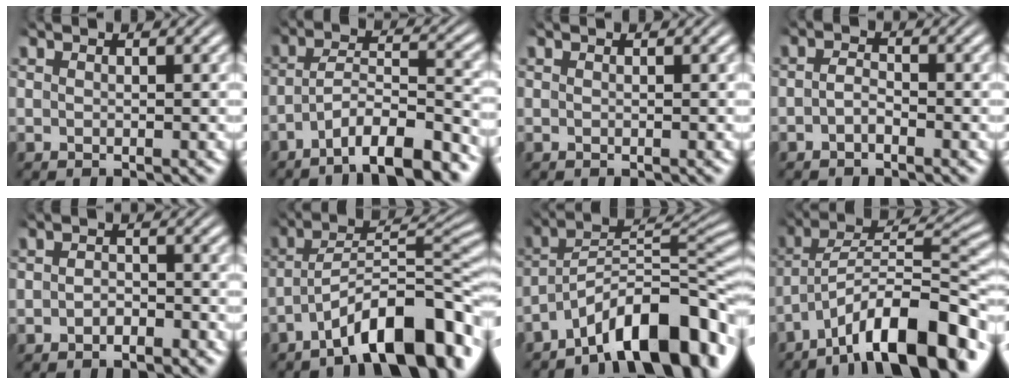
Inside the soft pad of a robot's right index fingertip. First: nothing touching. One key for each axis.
{"total": 7.4, "fx": -4.9, "fy": 3.3, "fz": 4.4, "tx": -0.064, "ty": -0.012, "tz": -0.082}
{"total": 0.0}
{"total": 1.6, "fx": -1.2, "fy": 0.7, "fz": 0.7, "tx": -0.016, "ty": -0.014, "tz": -0.018}
{"total": 2.0, "fx": -1.8, "fy": 0.8, "fz": 0.3, "tx": 0.003, "ty": -0.007, "tz": -0.031}
{"total": 8.6, "fx": -3.6, "fy": 3.1, "fz": 7.2, "tx": -0.106, "ty": -0.011, "tz": -0.055}
{"total": 11.1, "fx": -4.6, "fy": 5.5, "fz": 8.4, "tx": -0.136, "ty": -0.024, "tz": -0.069}
{"total": 9.4, "fx": -3.2, "fy": 3.9, "fz": 7.9, "tx": -0.127, "ty": -0.011, "tz": -0.044}